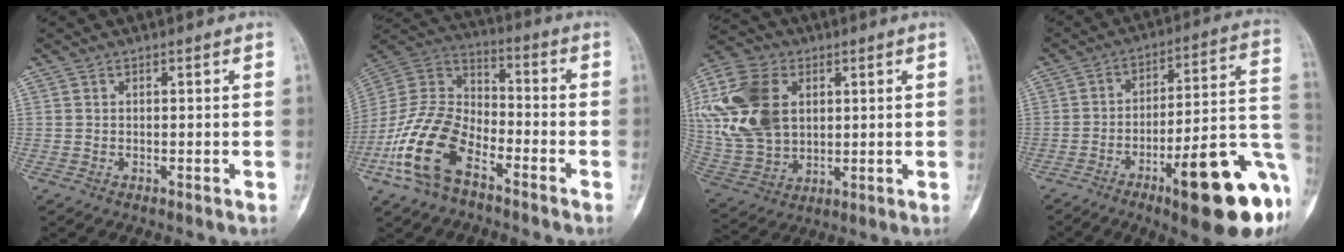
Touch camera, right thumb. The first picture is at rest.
{"total": 16.6, "force": [-8.4, 9.0, 11.1], "torque": [-0.224, 0.054, -0.172]}
{"total": 20.0, "force": [4.4, 14.0, 13.6], "torque": [-0.285, -0.002, 0.087]}
{"total": 23.0, "force": [-9.3, 5.2, 20.4], "torque": [-0.224, 0.045, -0.128]}